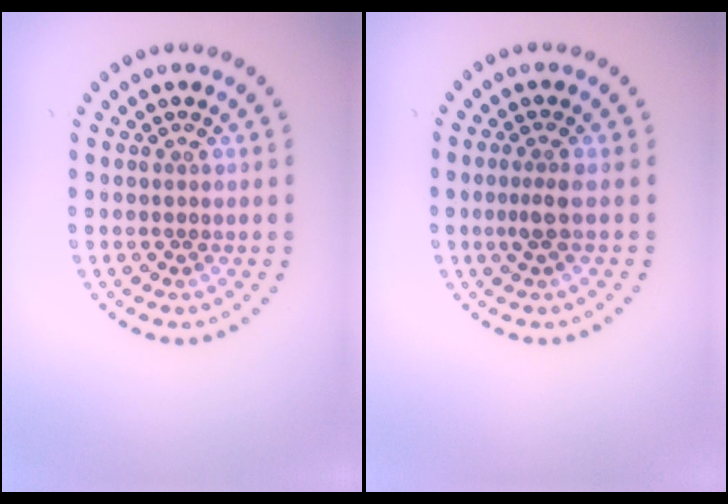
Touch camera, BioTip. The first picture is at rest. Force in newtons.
{"total": 1.5, "press": 1.1, "slide": 1.0}